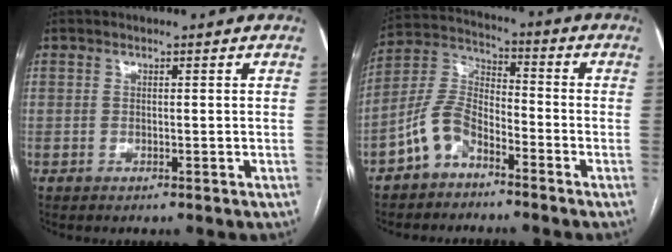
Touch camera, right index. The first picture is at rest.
{"total": 8.0, "force": [-5.0, 4.1, 4.7], "torque": [-0.113, 0.020, -0.106]}